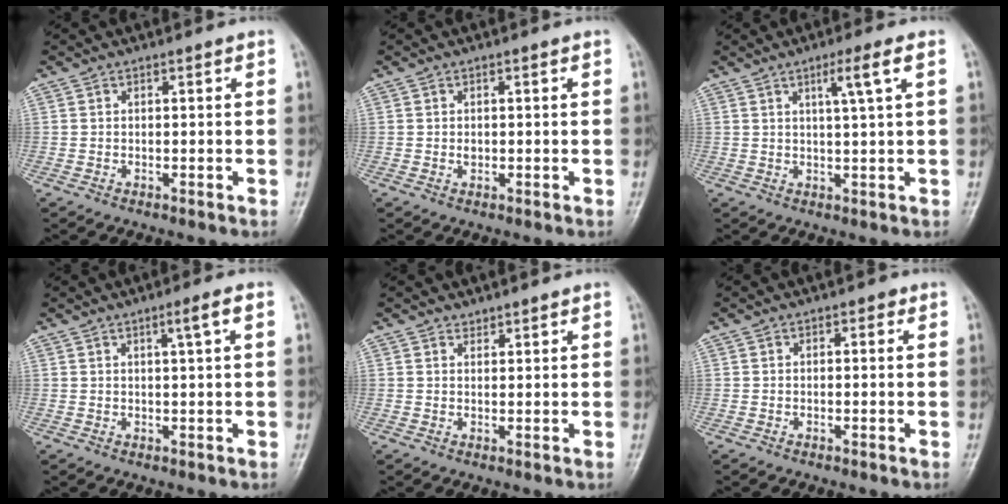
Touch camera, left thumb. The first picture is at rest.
{"total": 1.1, "force": [0.2, 0.9, 0.7], "torque": [-0.006, 0.001, 0.003]}
{"total": 4.7, "force": [2.0, -0.3, 4.2], "torque": [-0.076, -0.006, 0.035]}
{"total": 2.8, "force": [1.2, -0.1, 2.6], "torque": [-0.044, -0.002, 0.021]}
{"total": 1.4, "force": [1.3, 0.6, 0.1], "torque": [0.011, -0.010, 0.018]}
{"total": 1.0, "force": [0.3, 0.8, 0.6], "torque": [0.004, 0.003, -0.002]}